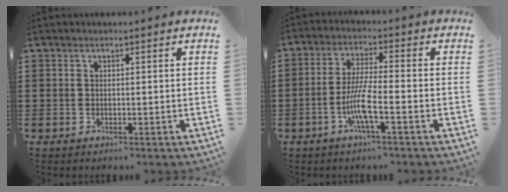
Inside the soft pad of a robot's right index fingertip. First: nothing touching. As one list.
[{"total": 6.6, "force": [-2.6, 0.6, 6.0], "torque": [-0.136, -0.016, -0.057]}]